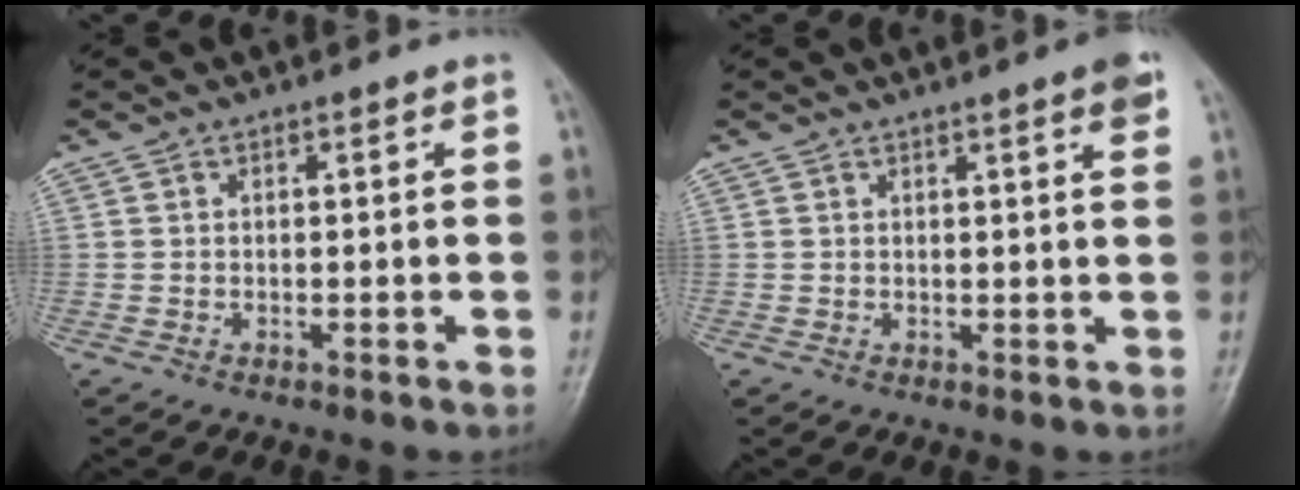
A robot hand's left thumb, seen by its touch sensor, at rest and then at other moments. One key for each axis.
{"total": 3.4, "fx": 2.0, "fy": 0.3, "fz": 2.7, "tx": -0.031, "ty": -0.006, "tz": 0.022}